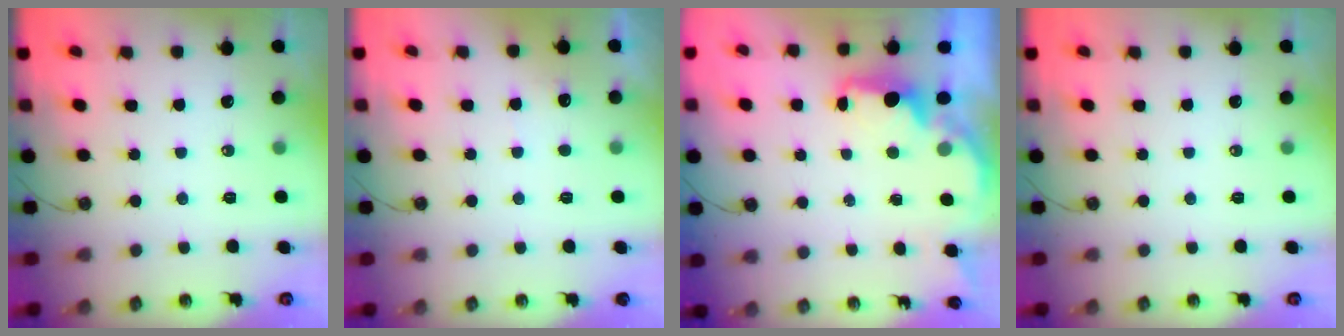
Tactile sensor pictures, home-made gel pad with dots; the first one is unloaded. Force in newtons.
{"total": 3.9, "press": 3.7, "slide": 1.2}
{"total": 2.4, "press": 2.3, "slide": 0.8}
{"total": 0.0}